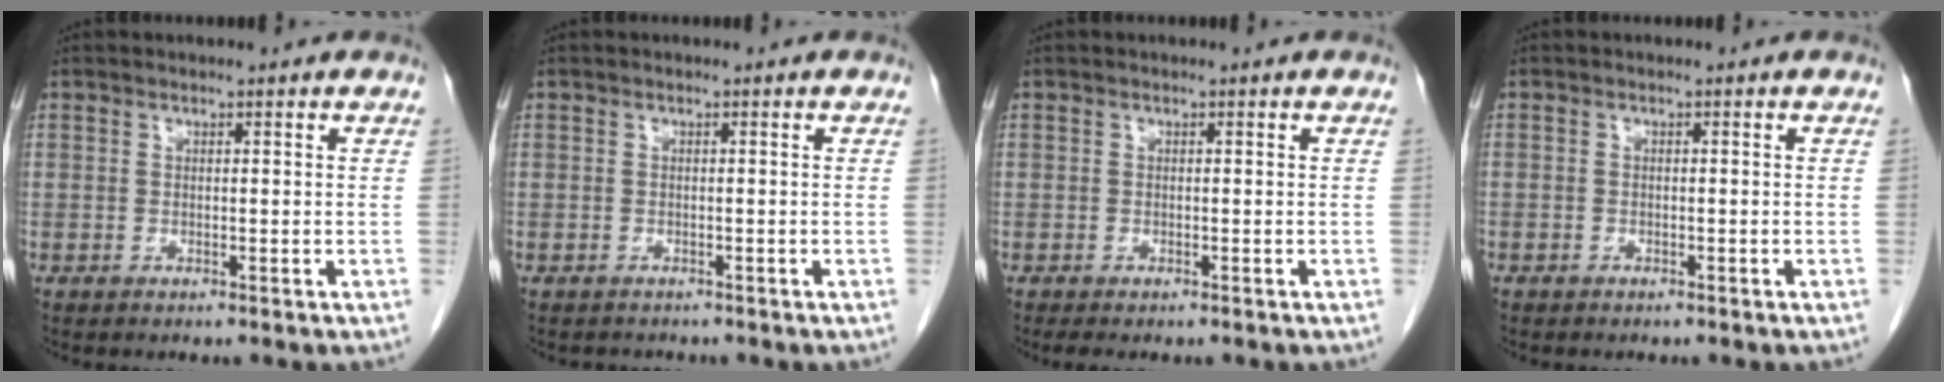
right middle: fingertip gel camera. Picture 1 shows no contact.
{"total": 1.2, "force": [-1.1, 0.5, -0.1], "torque": [-0.012, -0.003, -0.018]}
{"total": 2.1, "force": [-1.6, 0.7, 1.1], "torque": [-0.018, -0.006, -0.019]}
{"total": 0.6, "force": [-0.4, 0.4, 0.1], "torque": [-0.006, 0.002, -0.009]}